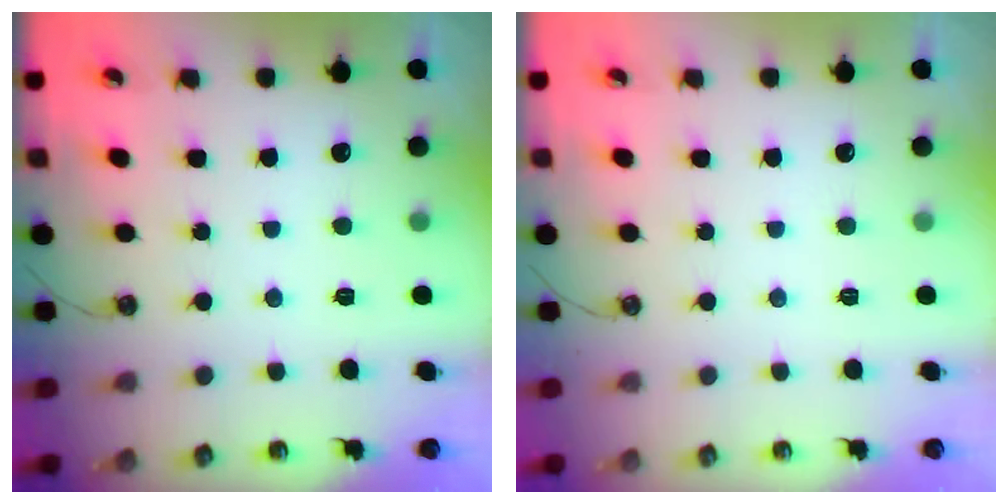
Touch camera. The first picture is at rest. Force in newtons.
{"total": 0.0}